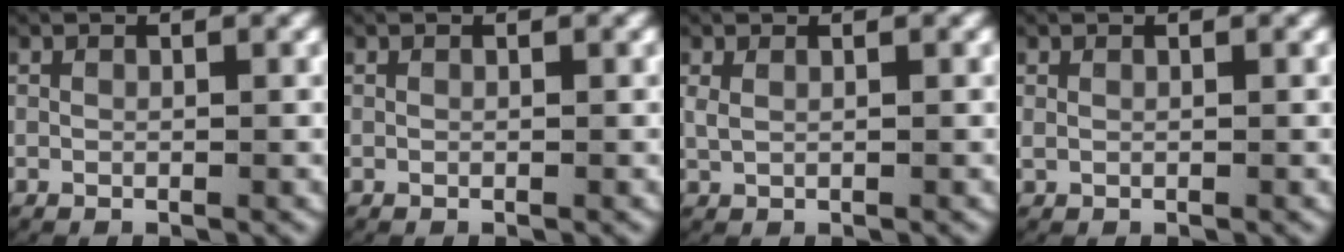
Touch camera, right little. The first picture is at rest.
{"total": 0.0}
{"total": 1.2, "force": [0.5, 0.5, 0.9], "torque": [-0.023, 0.001, 0.013]}
{"total": 0.6, "force": [0.1, 0.4, 0.5], "torque": [-0.014, 0.001, 0.005]}